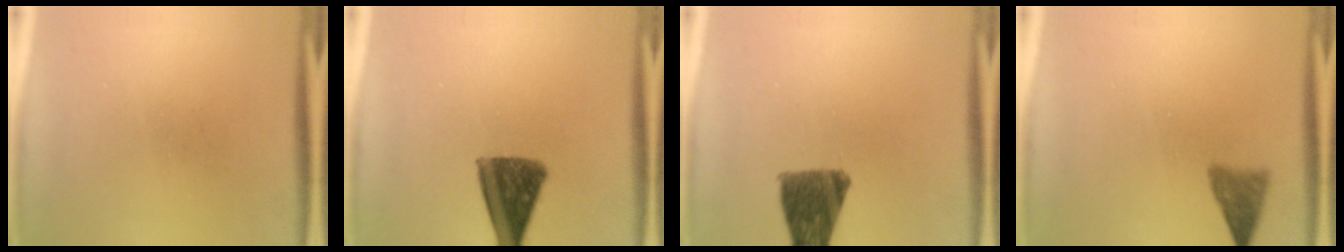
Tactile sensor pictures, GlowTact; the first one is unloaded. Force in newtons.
{"total": 10.9}
{"total": 10.0}
{"total": 2.9}